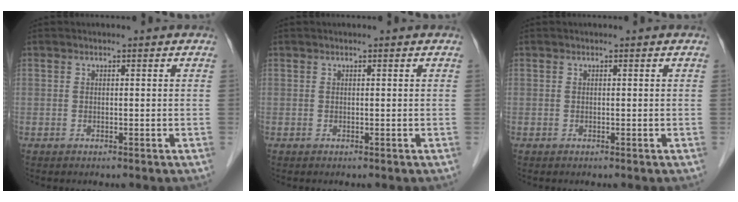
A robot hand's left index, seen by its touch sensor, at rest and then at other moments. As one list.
[{"total": 0.0}, {"total": 0.0}]